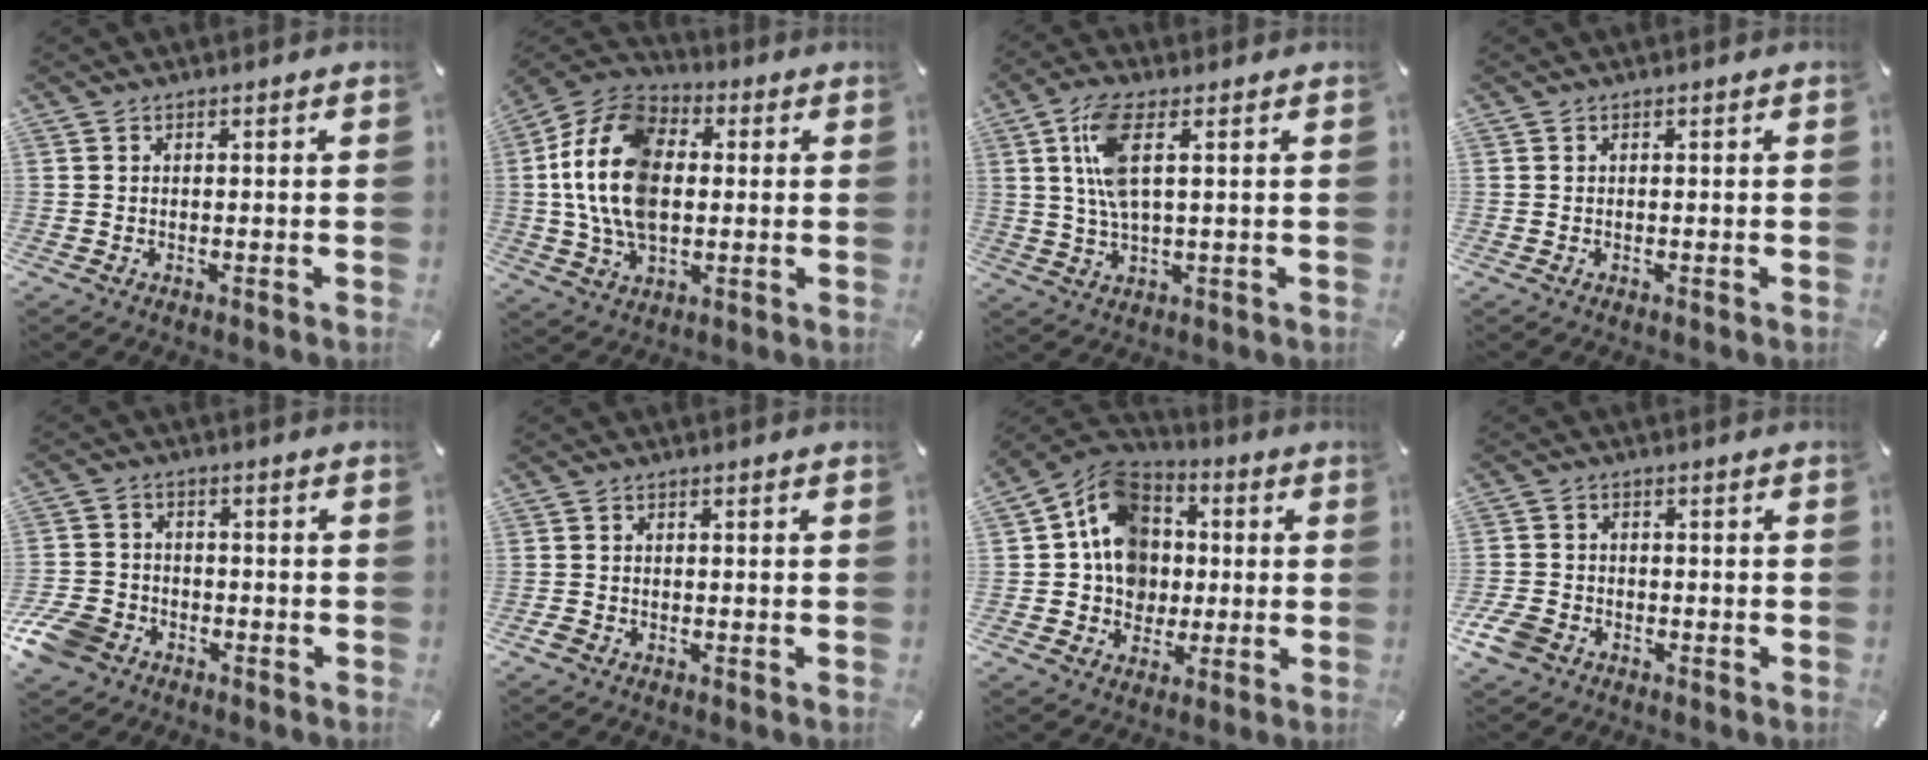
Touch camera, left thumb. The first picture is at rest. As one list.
[{"total": 17.2, "force": [0.4, 12.0, 12.4], "torque": [-0.291, 0.010, 0.006]}, {"total": 8.9, "force": [2.6, 3.3, 7.9], "torque": [-0.172, 0.002, 0.043]}, {"total": 0.0}, {"total": 8.2, "force": [-4.5, 6.1, 3.1], "torque": [-0.071, 0.032, -0.083]}, {"total": 1.2, "force": [-0.7, 0.8, 0.4], "torque": [-0.005, 0.004, -0.015]}, {"total": 13.3, "force": [0.7, 12.0, 5.8], "torque": [-0.109, 0.005, 0.016]}, {"total": 5.3, "force": [-2.7, 3.8, 2.4], "torque": [-0.067, 0.007, -0.054]}]